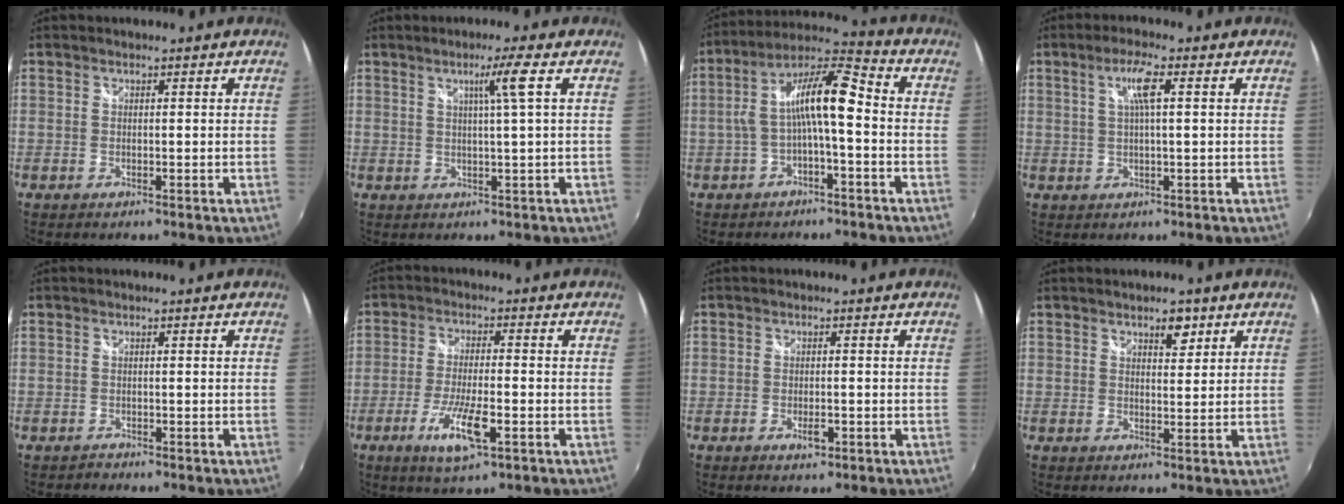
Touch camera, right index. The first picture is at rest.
{"total": 4.1, "force": [1.3, -1.3, 3.7], "torque": [-0.066, -0.003, 0.025]}
{"total": 10.6, "force": [-1.7, 2.2, 10.3], "torque": [-0.201, 0.024, -0.031]}
{"total": 4.7, "force": [1.3, 0.2, 4.5], "torque": [-0.086, 0.004, 0.025]}
{"total": 0.7, "force": [-0.6, 0.3, -0.2], "torque": [0.002, 0.000, -0.011]}
{"total": 8.9, "force": [-3.9, 1.8, 7.8], "torque": [-0.160, -0.016, -0.072]}
{"total": 2.4, "force": [-1.1, 1.1, 1.9], "torque": [-0.034, -0.004, -0.019]}
{"total": 3.4, "force": [2.1, 1.6, 2.1], "torque": [-0.026, 0.005, 0.033]}